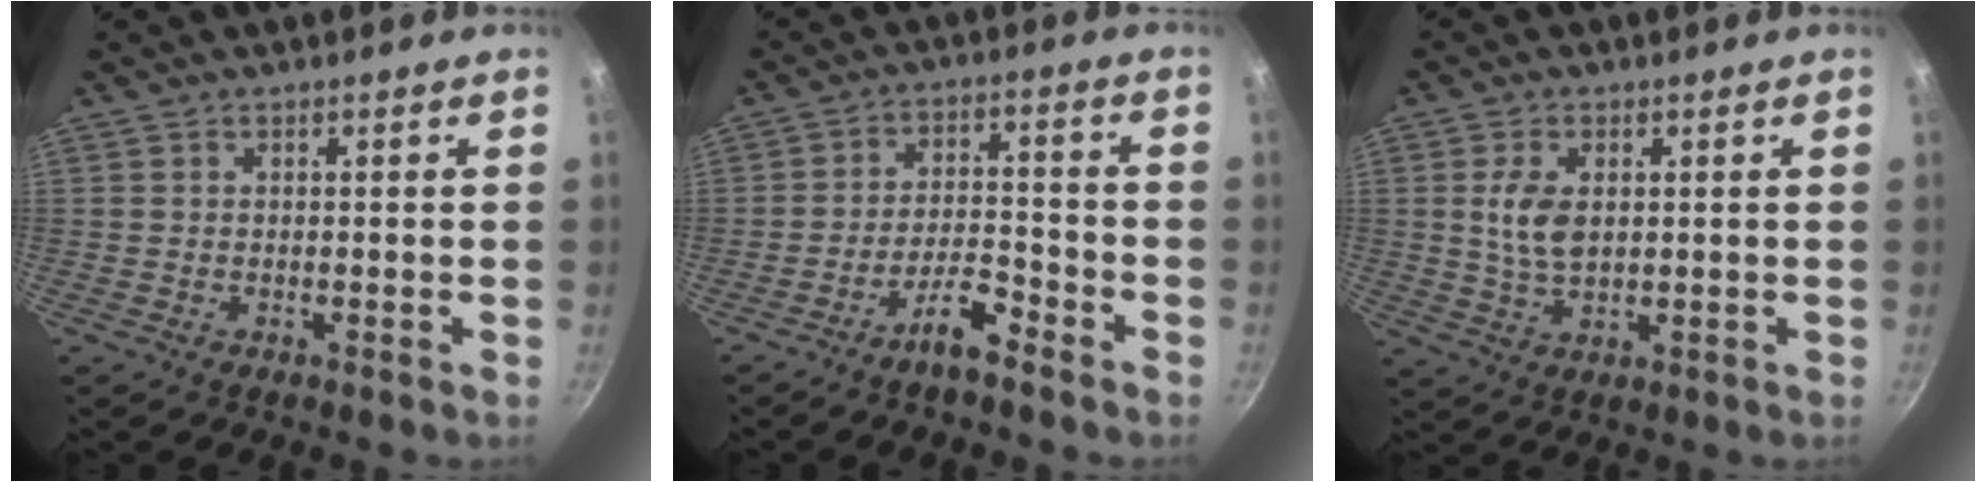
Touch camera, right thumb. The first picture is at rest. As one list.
[{"total": 6.4, "force": [-4.8, 1.7, 3.8], "torque": [-0.067, 0.043, -0.082]}, {"total": 6.5, "force": [1.1, 3.8, 5.1], "torque": [-0.094, -0.006, 0.023]}]